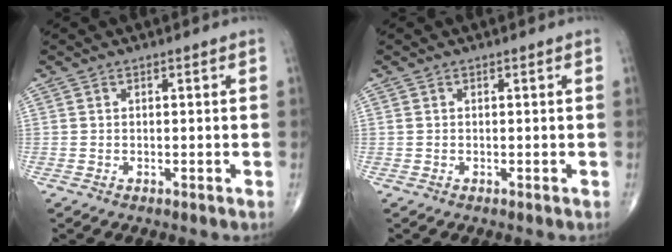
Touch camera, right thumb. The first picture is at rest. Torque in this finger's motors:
{"motor_torque": [0.09, -0.04, 0.21, 0.10, 0.01]}